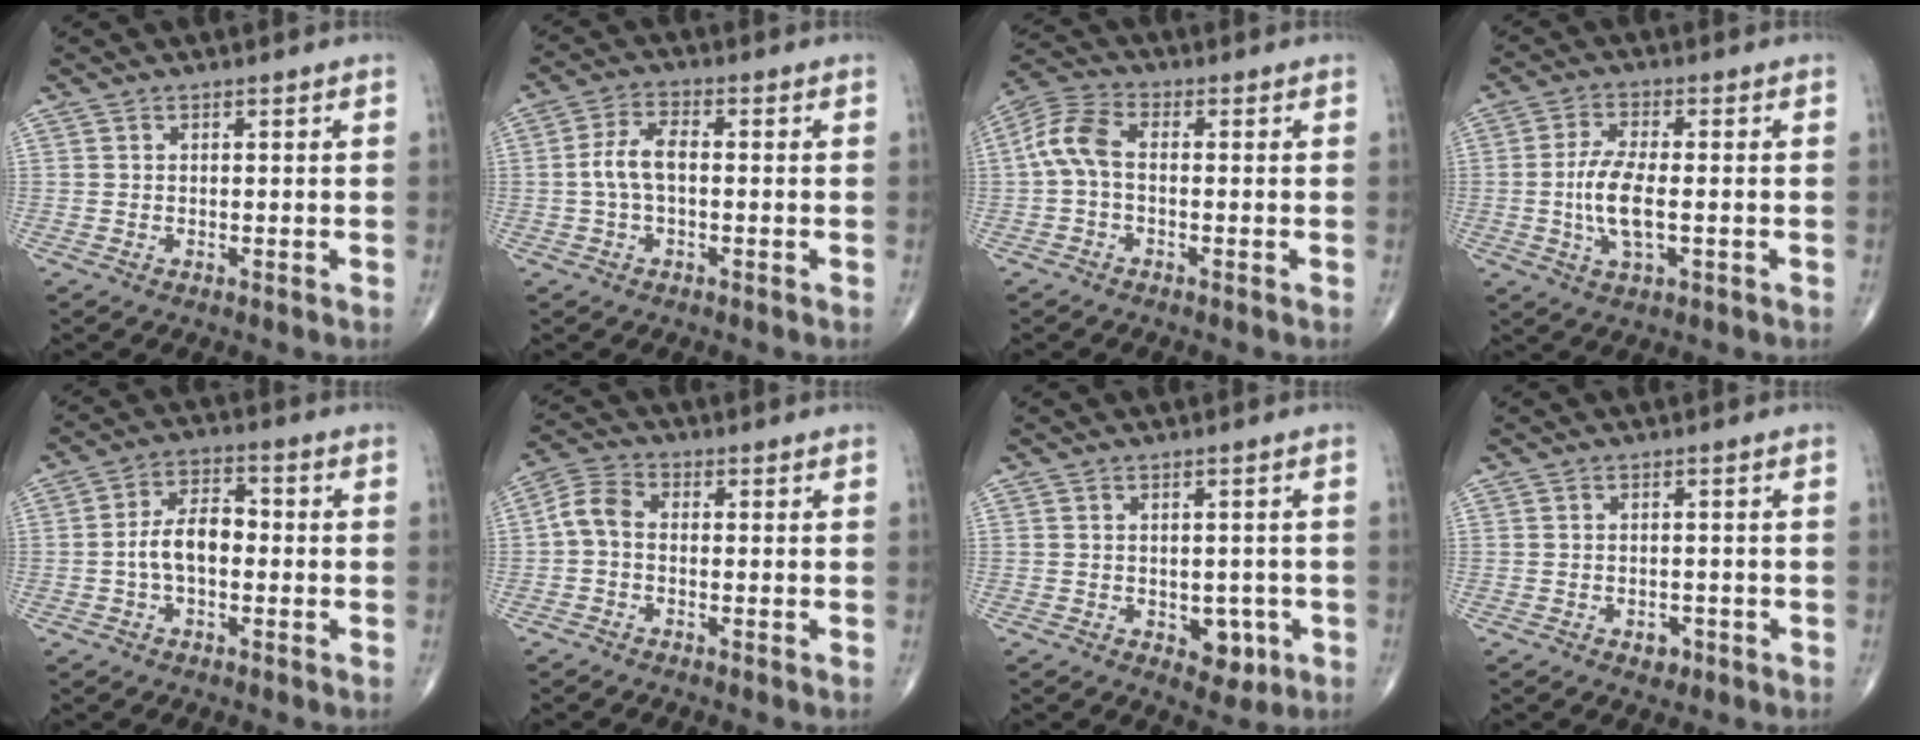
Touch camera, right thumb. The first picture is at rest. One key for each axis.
{"total": 5.7, "fx": -0.4, "fy": 2.8, "fz": 4.9, "tx": -0.105, "ty": 0.019, "tz": -0.012}
{"total": 6.9, "fx": -0.5, "fy": 3.8, "fz": 5.8, "tx": -0.128, "ty": 0.023, "tz": -0.021}
{"total": 8.1, "fx": -1.0, "fy": 3.1, "fz": 7.4, "tx": -0.158, "ty": 0.001, "tz": -0.020}
{"total": 7.7, "fx": -1.0, "fy": 4.4, "fz": 6.2, "tx": -0.107, "ty": 0.029, "tz": -0.026}
{"total": 4.8, "fx": -0.6, "fy": 3.2, "fz": 3.5, "tx": -0.067, "ty": 0.017, "tz": -0.026}
{"total": 4.8, "fx": -1.4, "fy": 3.2, "fz": 3.3, "tx": -0.013, "ty": 0.002, "tz": -0.010}
{"total": 2.1, "fx": -1.0, "fy": 1.5, "fz": 1.0, "tx": -0.006, "ty": 0.004, "tz": -0.009}